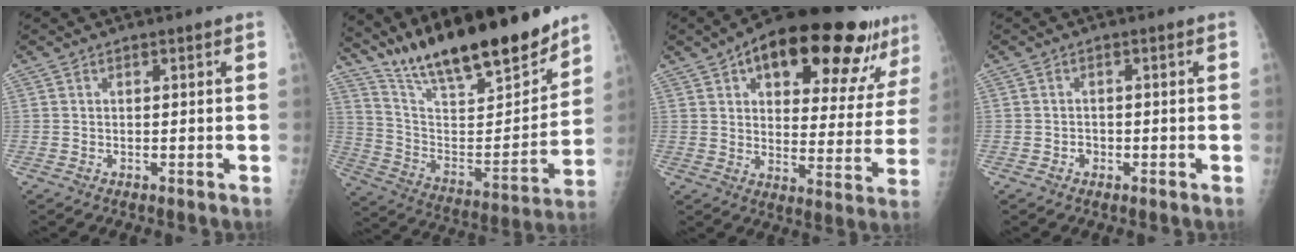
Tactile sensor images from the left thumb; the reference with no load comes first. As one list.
[{"total": 24.3, "force": [19.5, 5.5, 13.3], "torque": [-0.186, -0.094, 0.332]}, {"total": 25.7, "force": [15.0, 9.8, 18.3], "torque": [-0.225, -0.020, 0.213]}, {"total": 1.6, "force": [-0.7, 1.3, 0.5], "torque": [0.001, 0.008, -0.013]}]